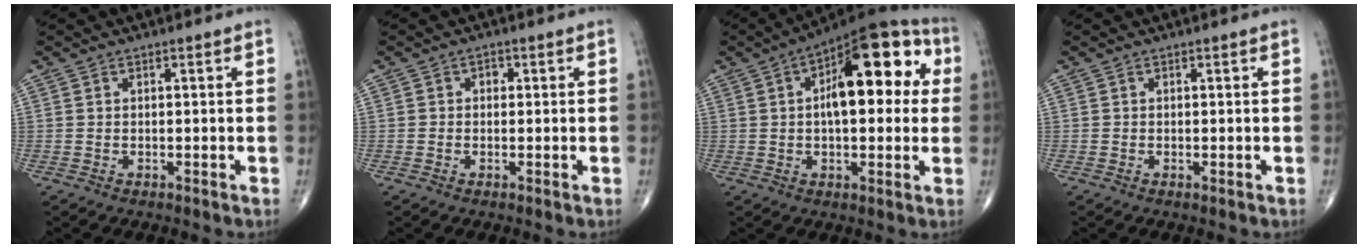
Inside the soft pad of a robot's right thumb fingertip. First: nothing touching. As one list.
[{"total": 1.2, "force": [0.1, 1.0, 0.7], "torque": [-0.002, 0.003, -0.003]}, {"total": 19.8, "force": [4.1, 9.0, 17.2], "torque": [-0.213, 0.028, 0.049]}, {"total": 0.0}]